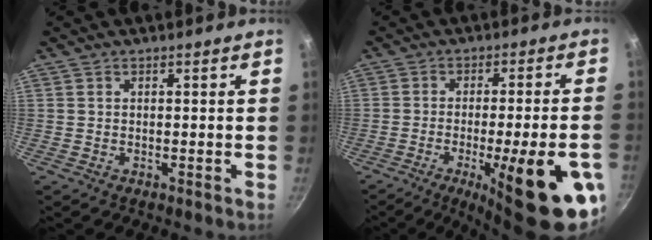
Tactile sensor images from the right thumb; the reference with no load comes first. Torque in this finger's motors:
{"motor_torque": [2.81, 2.19, 2.11, -0.66, 0.55]}